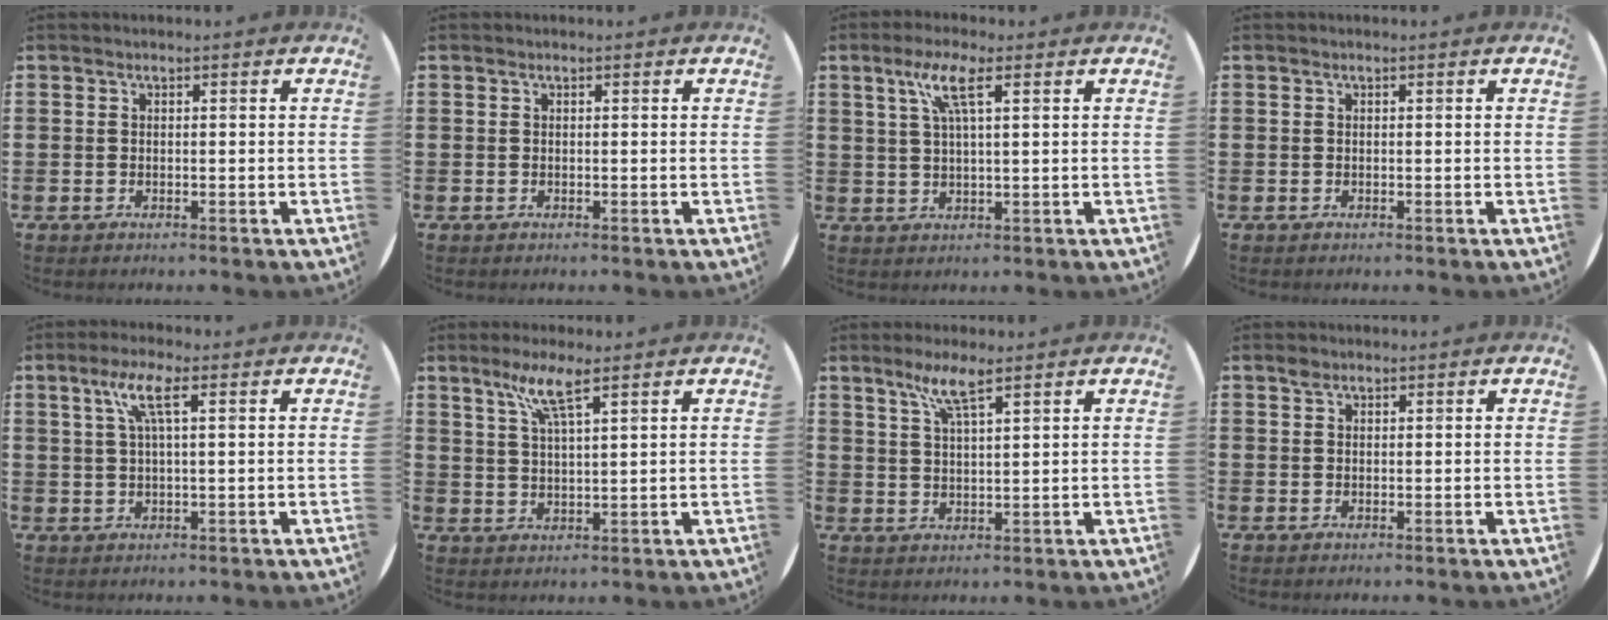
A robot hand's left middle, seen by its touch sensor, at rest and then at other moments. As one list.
[{"total": 0.0}, {"total": 5.1, "force": [2.6, 0.8, 4.3], "torque": [-0.091, 0.010, 0.041]}, {"total": 0.0}, {"total": 4.7, "force": [2.2, 0.9, 4.1], "torque": [-0.087, 0.011, 0.034]}, {"total": 5.8, "force": [4.1, 0.5, 4.1], "torque": [-0.090, 0.000, 0.069]}, {"total": 5.2, "force": [3.8, 0.5, 3.5], "torque": [-0.078, 0.002, 0.065]}, {"total": 1.0, "force": [0.7, 0.6, 0.3], "torque": [0.002, 0.000, 0.012]}]